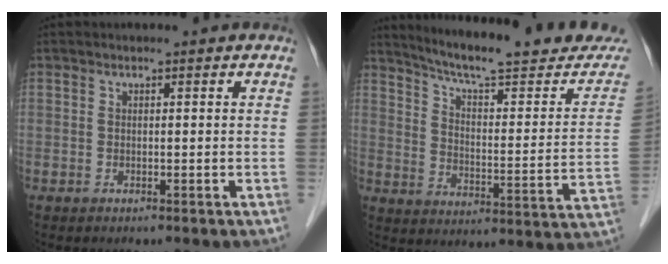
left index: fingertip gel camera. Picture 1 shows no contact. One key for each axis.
{"total": 21.6, "fx": 19.5, "fy": 1.9, "fz": 9.2, "tx": -0.129, "ty": -0.063, "tz": 0.255}